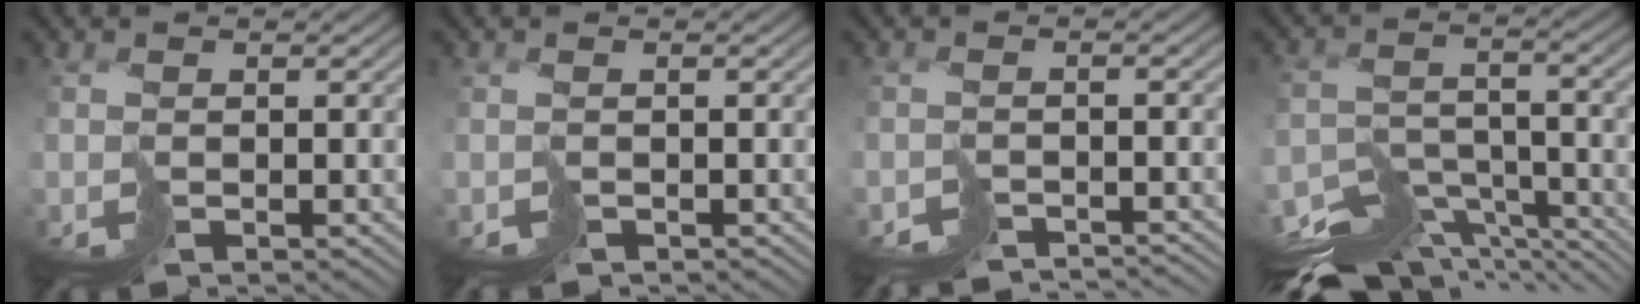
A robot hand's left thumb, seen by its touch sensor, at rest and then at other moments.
{"total": 1.0, "force": [-0.9, 0.3, -0.3], "torque": [0.012, -0.006, -0.019]}
{"total": 4.5, "force": [-4.4, 0.4, 0.1], "torque": [0.009, -0.006, -0.071]}
{"total": 11.7, "force": [-10.2, 3.6, 4.5], "torque": [-0.086, -0.016, -0.145]}